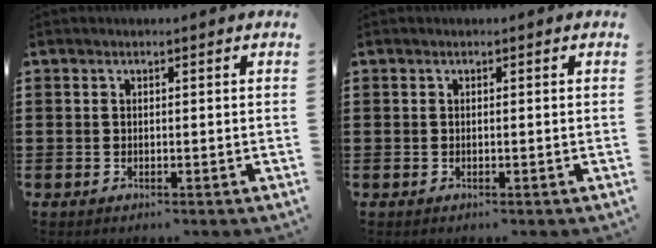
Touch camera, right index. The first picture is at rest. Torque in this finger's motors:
{"motor_torque": [0.02, 0.02, 0.00, 0.00]}